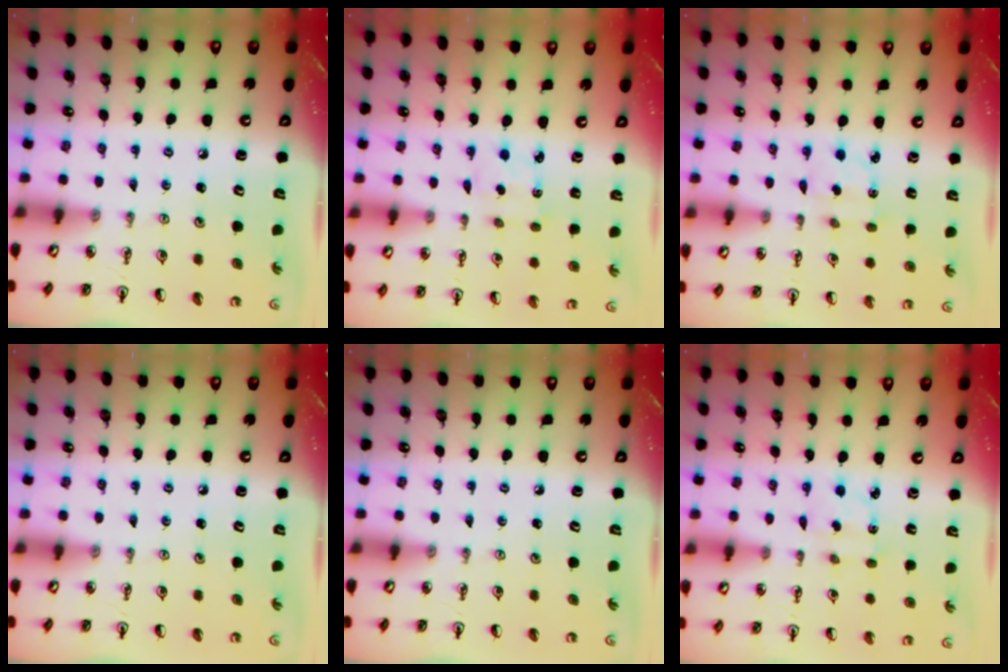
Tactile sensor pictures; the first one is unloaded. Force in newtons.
{"total": 2.5, "press": 2.4, "slide": 0.5}
{"total": 2.2, "press": 2.1, "slide": 0.6}
{"total": 0.0}
{"total": 0.0}
{"total": 2.1, "press": 2.1, "slide": 0.6}